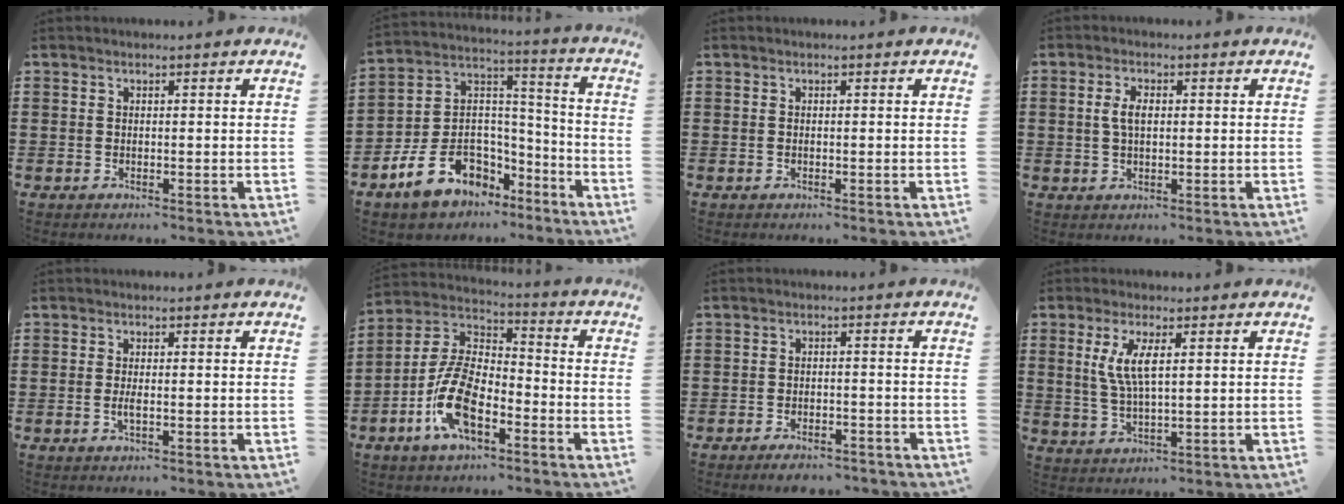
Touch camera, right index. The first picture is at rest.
{"total": 10.8, "force": [-6.8, 7.4, 4.2], "torque": [-0.108, 0.031, -0.123]}
{"total": 0.0}
{"total": 3.1, "force": [0.4, 1.2, 2.8], "torque": [-0.057, 0.007, 0.006]}
{"total": 1.5, "force": [-0.3, 0.2, 1.4], "torque": [-0.033, -0.006, -0.008]}
{"total": 12.2, "force": [-5.3, 5.5, 9.5], "torque": [-0.224, 0.001, -0.106]}
{"total": 2.7, "force": [-2.5, 0.5, 0.6], "torque": [-0.013, 0.004, -0.051]}
{"total": 5.4, "force": [1.7, 1.3, 5.0], "torque": [-0.111, 0.001, 0.026]}